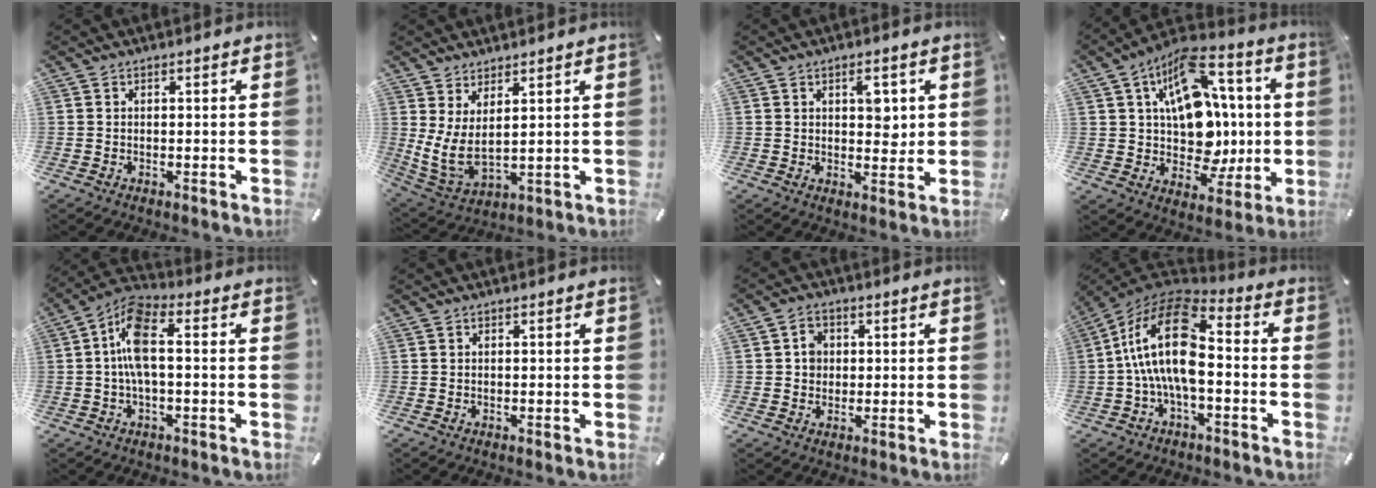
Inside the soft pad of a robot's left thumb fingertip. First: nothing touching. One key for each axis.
{"total": 6.5, "fx": 2.3, "fy": 3.2, "fz": 5.2, "tx": -0.127, "ty": -0.027, "tz": 0.044}
{"total": 5.7, "fx": 1.8, "fy": 3.3, "fz": 4.3, "tx": -0.043, "ty": -0.010, "tz": 0.020}
{"total": 18.0, "fx": 4.2, "fy": 12.8, "fz": 12.0, "tx": -0.189, "ty": -0.027, "tz": 0.084}
{"total": 9.7, "fx": -0.4, "fy": 4.3, "fz": 8.7, "tx": -0.186, "ty": 0.005, "tz": -0.010}
{"total": 0.0}
{"total": 4.0, "fx": 0.5, "fy": 3.7, "fz": 1.6, "tx": -0.013, "ty": 0.000, "tz": 0.002}
{"total": 18.0, "fx": -0.9, "fy": 9.0, "fz": 15.5, "tx": -0.321, "ty": 0.013, "tz": -0.017}